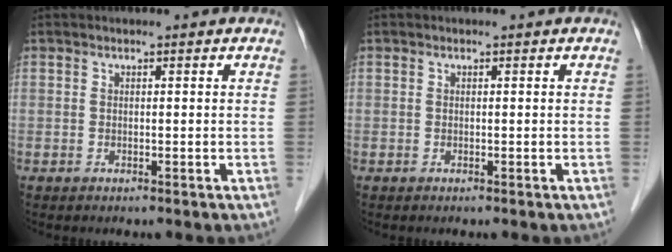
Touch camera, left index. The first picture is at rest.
{"total": 0.0}